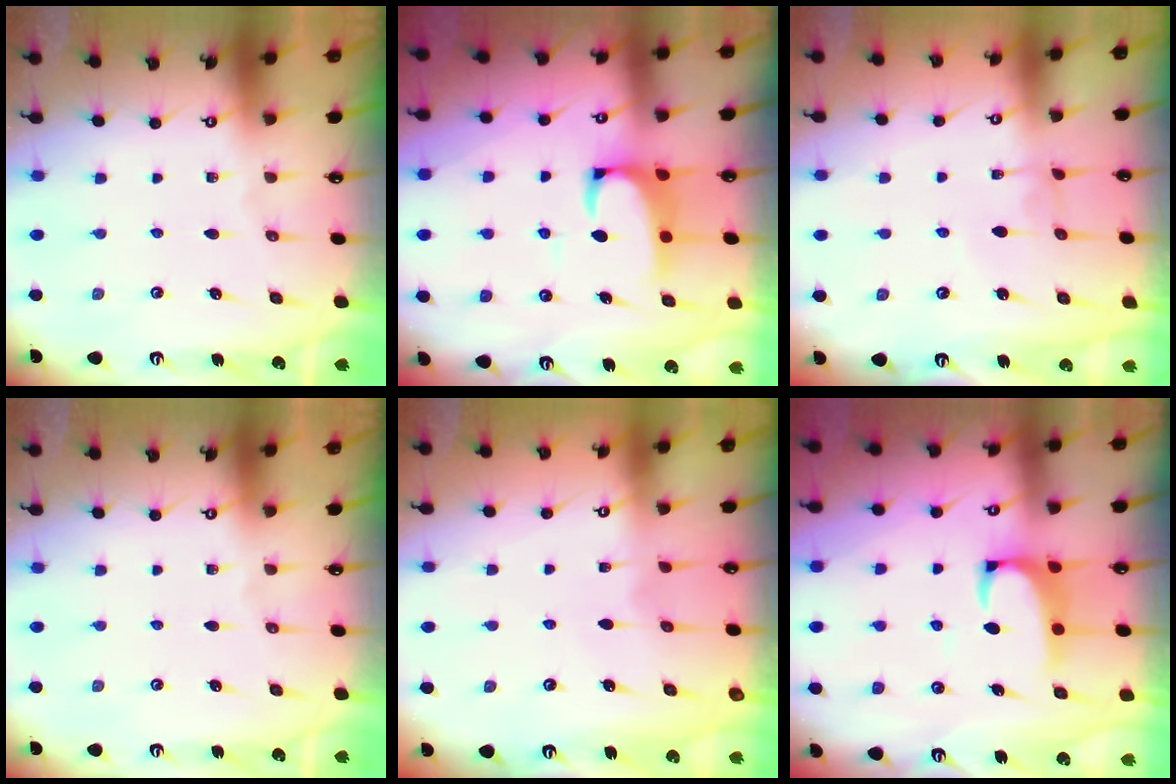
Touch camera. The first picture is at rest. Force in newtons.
{"total": 2.8, "press": 2.4, "slide": 1.4}
{"total": 3.6, "press": 3.6, "slide": 0.1}
{"total": 0.0}
{"total": 2.8, "press": 2.8, "slide": 0.3}
{"total": 2.2, "press": 2.0, "slide": 0.9}